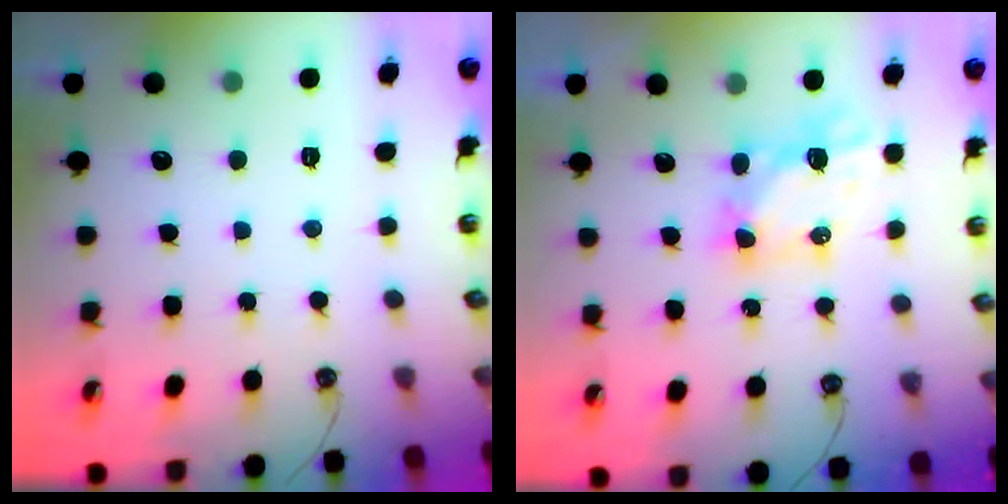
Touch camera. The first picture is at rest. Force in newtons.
{"total": 5.5, "press": 5.5, "slide": 0.0}